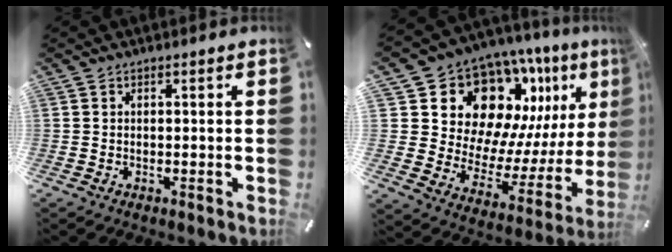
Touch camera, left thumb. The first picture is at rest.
{"total": 17.1, "force": [11.7, 10.8, 6.2], "torque": [-0.094, -0.116, 0.222]}